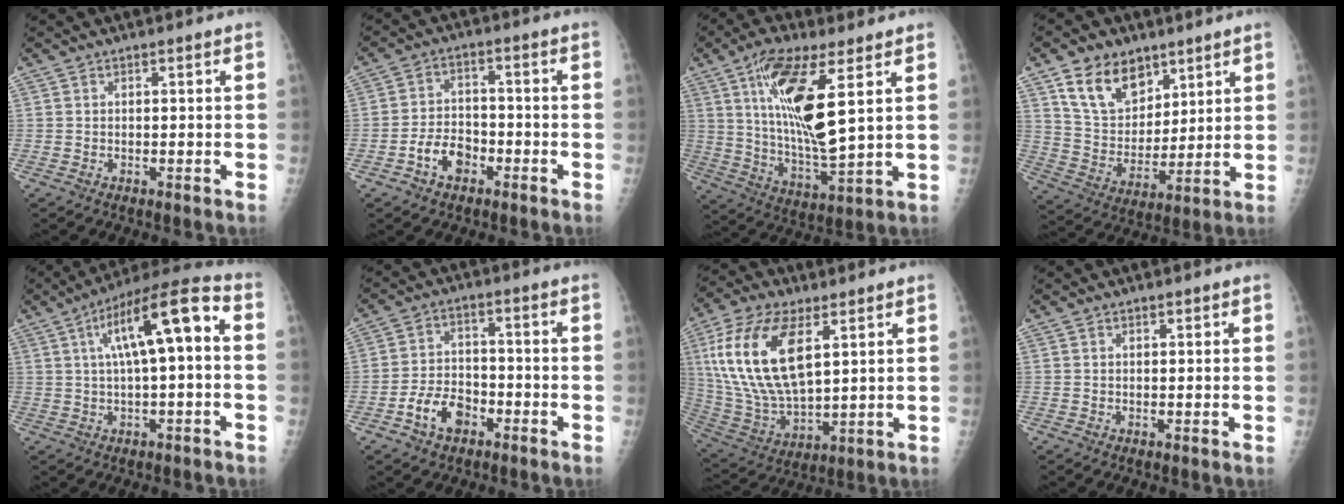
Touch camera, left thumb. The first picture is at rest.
{"total": 6.4, "force": [-3.2, 4.4, 3.5], "torque": [-0.049, 0.029, -0.057]}
{"total": 16.6, "force": [5.9, 4.7, 14.8], "torque": [-0.276, -0.036, 0.113]}
{"total": 13.7, "force": [8.1, 9.0, 6.4], "torque": [-0.077, -0.045, 0.157]}
{"total": 14.2, "force": [2.2, 4.1, 13.4], "torque": [-0.222, 0.045, 0.030]}
{"total": 7.7, "force": [-3.8, 5.1, 4.3], "torque": [-0.064, 0.030, -0.067]}
{"total": 20.2, "force": [6.6, 9.8, 16.4], "torque": [-0.328, -0.020, 0.131]}
{"total": 0.8, "force": [0.5, 0.4, 0.5], "torque": [-0.003, -0.002, 0.006]}